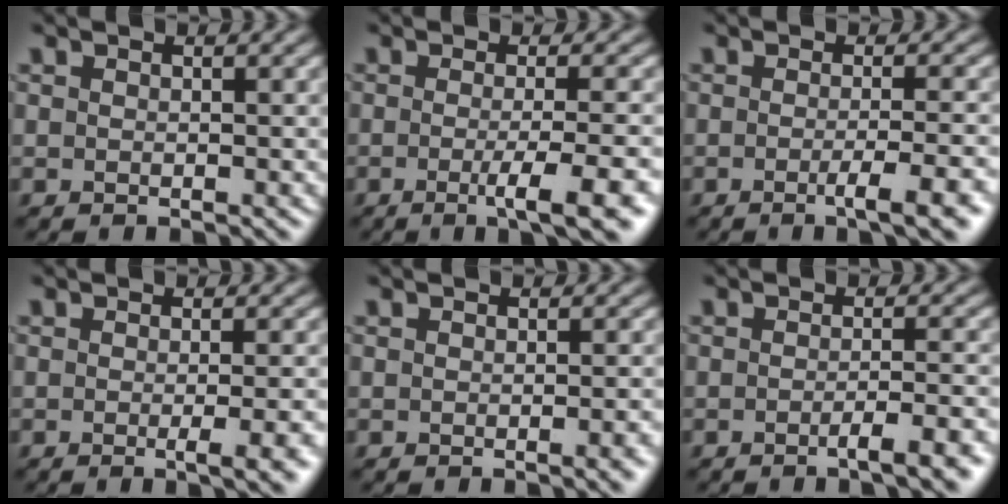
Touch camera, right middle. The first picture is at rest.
{"total": 5.4, "force": [-1.6, 1.1, 5.0], "torque": [-0.067, -0.008, -0.027]}
{"total": 4.2, "force": [-1.5, 0.9, 3.9], "torque": [-0.048, -0.002, -0.027]}
{"total": 4.4, "force": [-1.0, 1.4, 4.1], "torque": [-0.038, -0.005, -0.010]}
{"total": 2.0, "force": [-0.6, 0.6, 1.9], "torque": [-0.016, -0.001, -0.007]}
{"total": 3.5, "force": [-1.7, 0.9, 2.9], "torque": [-0.035, 0.003, -0.035]}